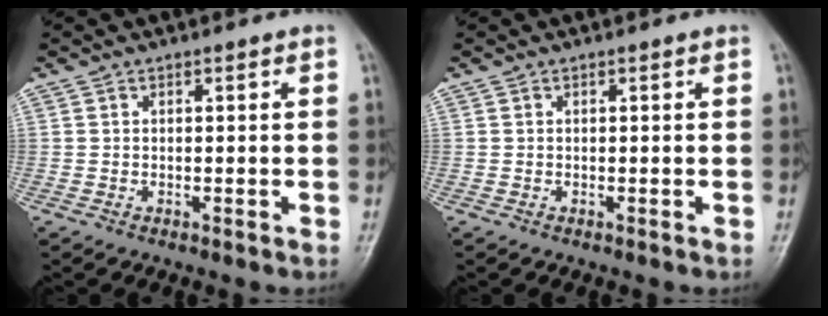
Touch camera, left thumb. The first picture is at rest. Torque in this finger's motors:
{"motor_torque": [-0.05, -0.05, 0.06, -0.03, 0.00]}